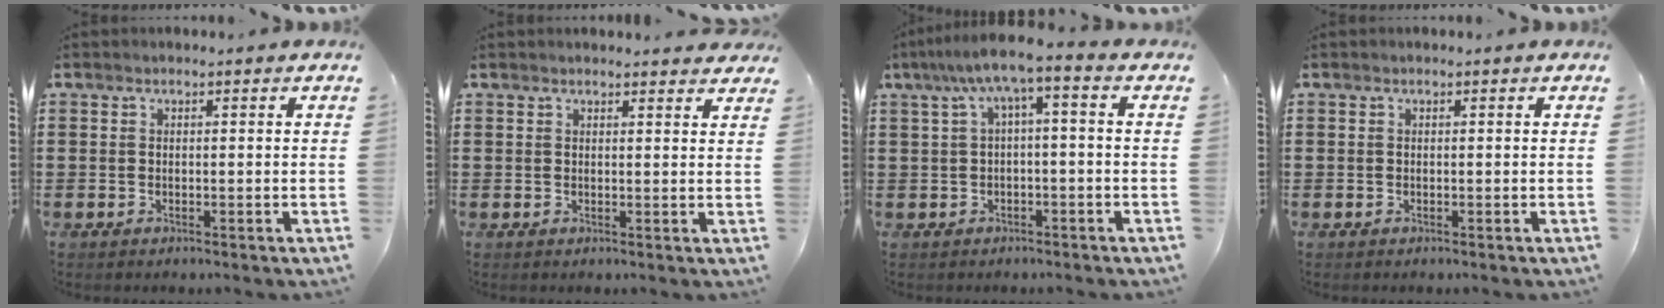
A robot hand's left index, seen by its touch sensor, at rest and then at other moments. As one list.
[{"total": 1.6, "force": [1.6, 0.2, 0.2], "torque": [-0.007, 0.001, 0.030]}, {"total": 4.5, "force": [-0.6, 0.5, 4.5], "torque": [-0.089, -0.005, -0.021]}, {"total": 0.0}]